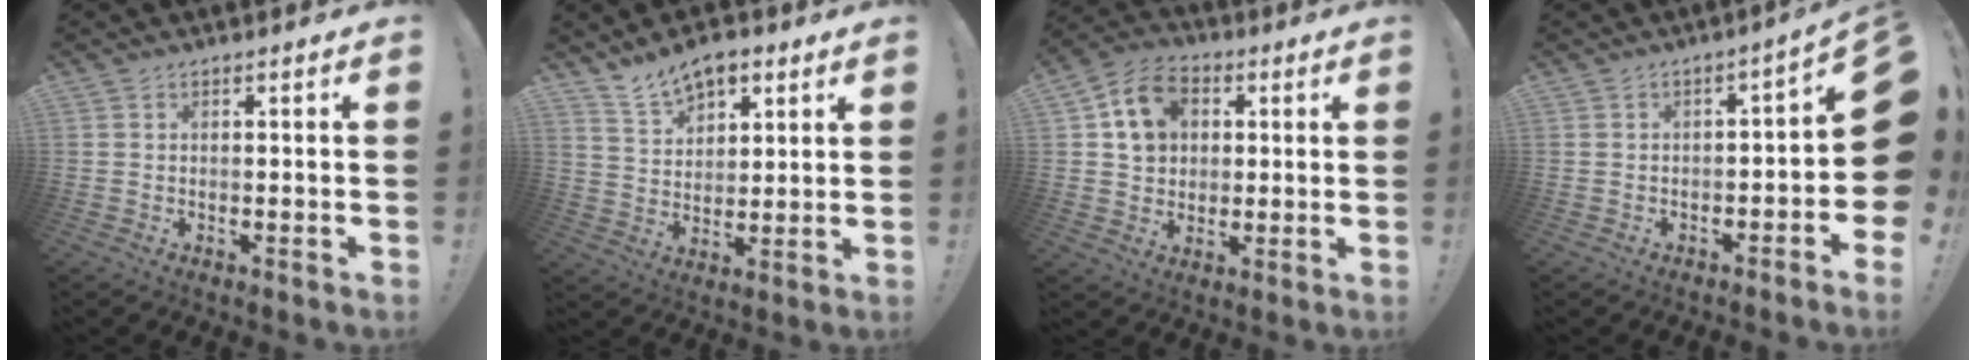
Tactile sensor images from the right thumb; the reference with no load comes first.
{"total": 9.9, "force": [7.2, 5.6, 4.0], "torque": [-0.060, -0.041, 0.138]}
{"total": 13.3, "force": [4.3, 10.8, 6.6], "torque": [-0.093, -0.003, 0.088]}
{"total": 5.8, "force": [-0.4, 1.9, 5.5], "torque": [-0.061, -0.007, -0.005]}